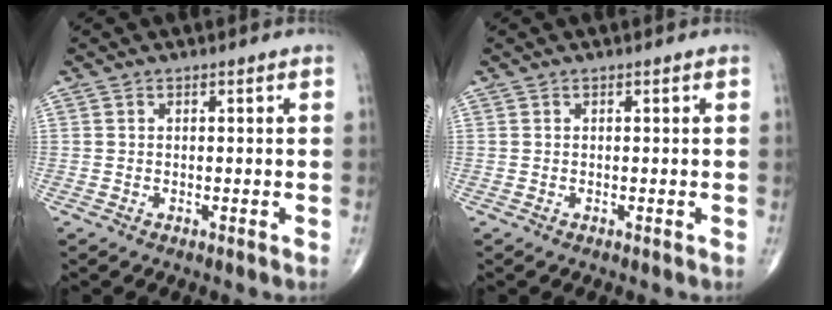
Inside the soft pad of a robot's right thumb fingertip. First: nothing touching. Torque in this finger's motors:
{"motor_torque": [0.00, 0.00, 0.00, 0.00, 0.00]}